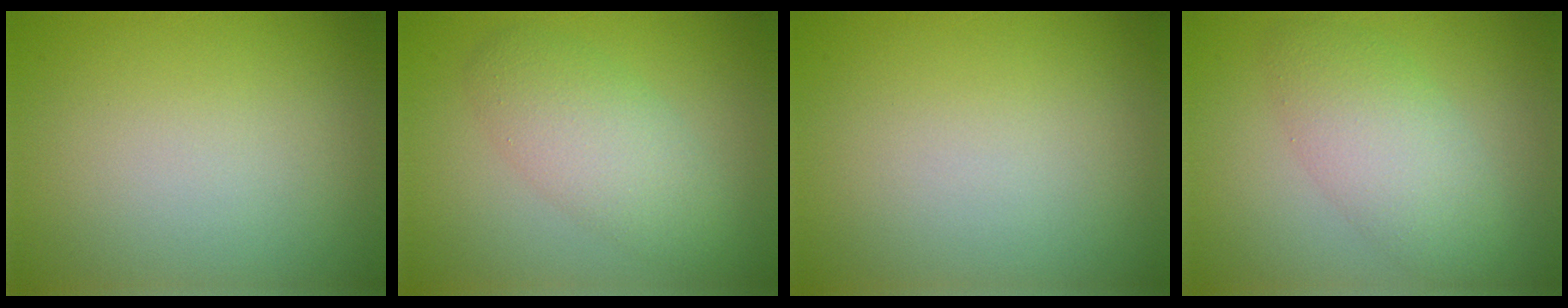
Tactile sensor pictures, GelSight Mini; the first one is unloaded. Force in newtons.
{"total": 4.1, "press": 4.0, "slide": 0.4}
{"total": 0.0}
{"total": 4.5, "press": 4.5, "slide": 0.1}